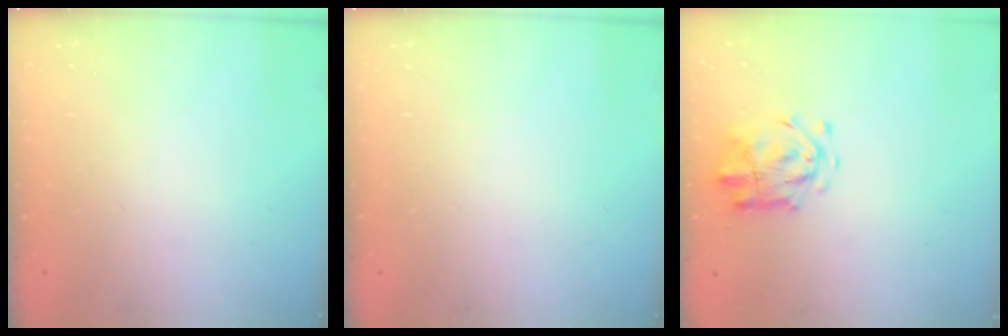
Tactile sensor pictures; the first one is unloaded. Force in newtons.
{"total": 0.0}
{"total": 4.6, "press": 4.5, "slide": 1.1}